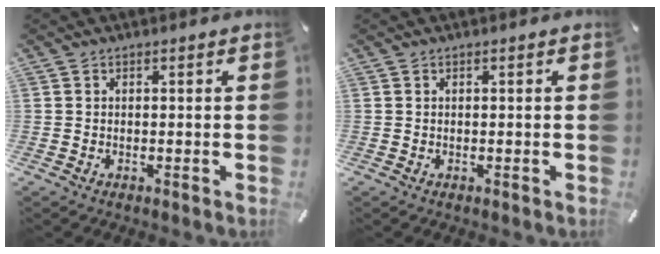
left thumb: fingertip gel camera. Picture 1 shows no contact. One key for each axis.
{"total": 0.0}